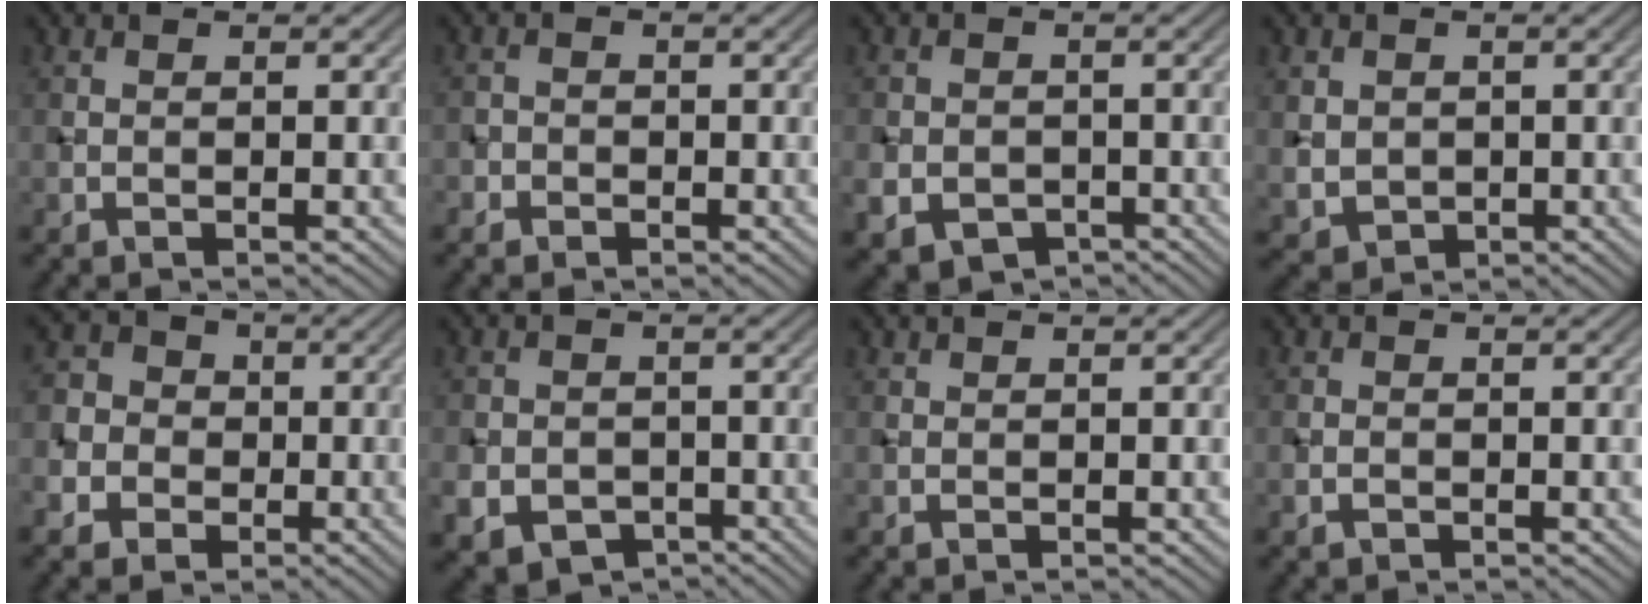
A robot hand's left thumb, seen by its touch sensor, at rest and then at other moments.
{"total": 1.9, "force": [-1.2, 1.5, -0.1], "torque": [0.018, 0.000, -0.030]}
{"total": 5.3, "force": [-2.3, 4.4, 1.8], "torque": [-0.039, -0.018, -0.045]}
{"total": 3.3, "force": [0.1, 3.1, 1.1], "torque": [-0.039, -0.011, 0.006]}
{"total": 7.2, "force": [-2.6, 6.3, 2.2], "torque": [-0.066, -0.009, -0.073]}
{"total": 6.1, "force": [-2.6, 5.1, 1.9], "torque": [-0.044, -0.017, -0.055]}
{"total": 0.0}
{"total": 1.1, "force": [-0.7, 0.8, 0.3], "torque": [-0.005, -0.003, -0.016]}